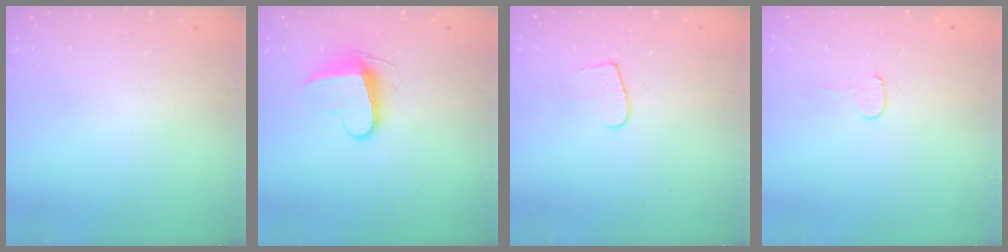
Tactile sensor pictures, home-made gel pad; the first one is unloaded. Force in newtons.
{"total": 9.0, "press": 9.0, "slide": 0.5}
{"total": 6.0, "press": 6.0, "slide": 0.5}
{"total": 3.7, "press": 3.6, "slide": 0.3}